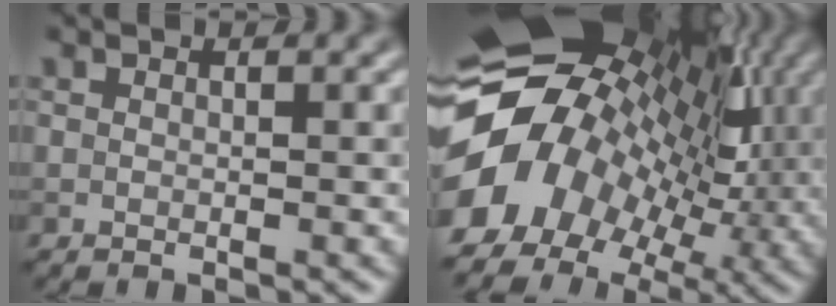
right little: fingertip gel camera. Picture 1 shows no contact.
{"total": 15.4, "force": [-1.2, 12.2, 9.3], "torque": [-0.196, -0.004, -0.008]}